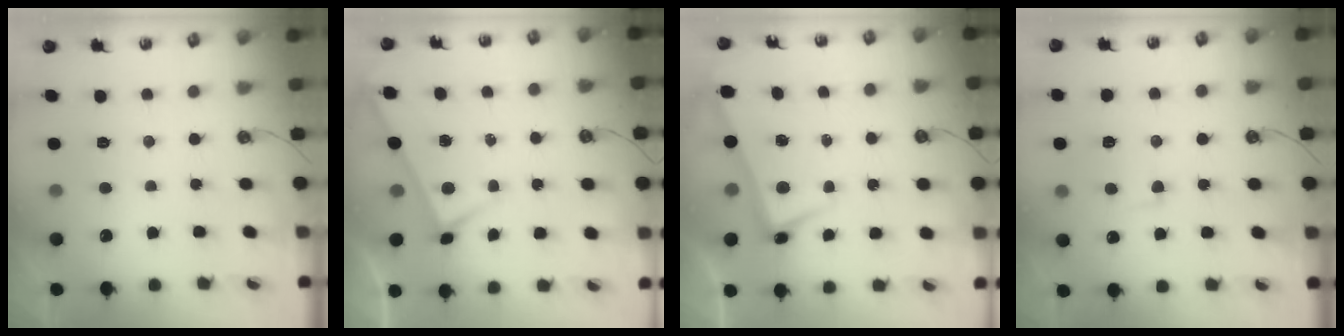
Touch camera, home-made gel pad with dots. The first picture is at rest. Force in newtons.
{"total": 3.0, "press": 3.0, "slide": 0.3}
{"total": 2.7, "press": 2.6, "slide": 0.8}
{"total": 1.5, "press": 0.3, "slide": 1.5}